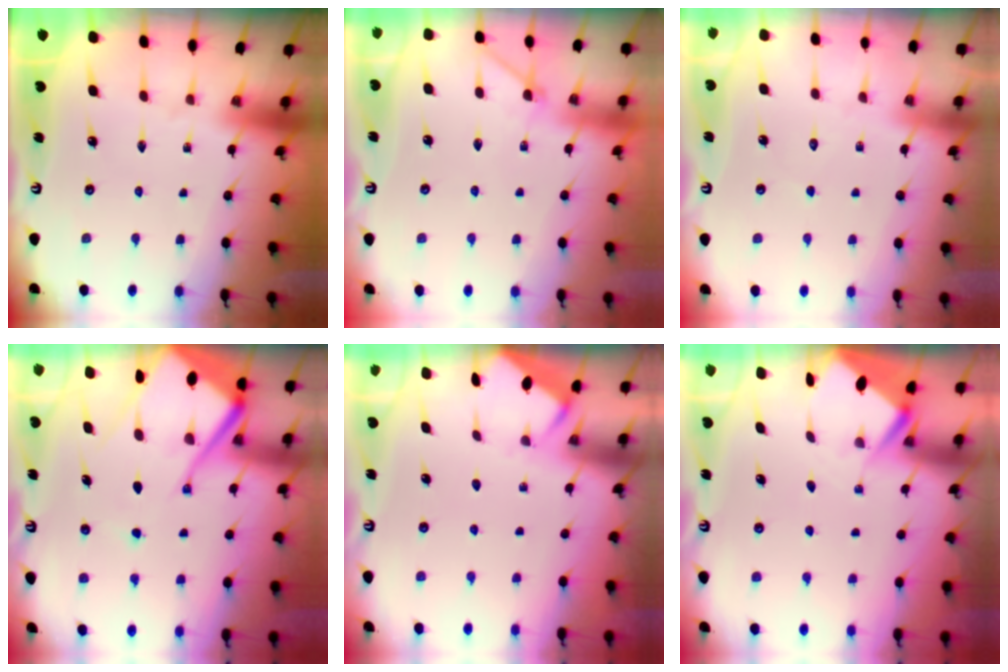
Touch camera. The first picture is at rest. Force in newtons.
{"total": 4.6, "press": 4.6, "slide": 0.5}
{"total": 4.6, "press": 4.6, "slide": 0.6}
{"total": 15.6, "press": 15.5, "slide": 1.7}
{"total": 2.5, "press": 2.5, "slide": 0.4}
{"total": 2.9, "press": 2.9, "slide": 0.4}